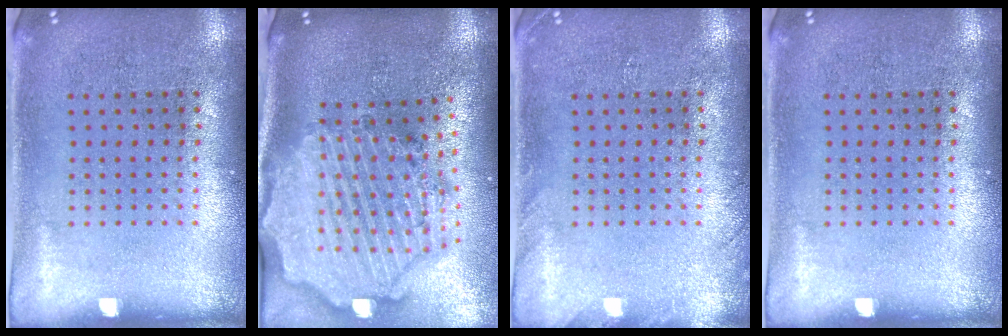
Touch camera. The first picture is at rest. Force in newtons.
{"total": 3.8, "press": 3.1, "slide": 2.2}
{"total": 1.1, "press": 1.1, "slide": 0.1}
{"total": 0.0}